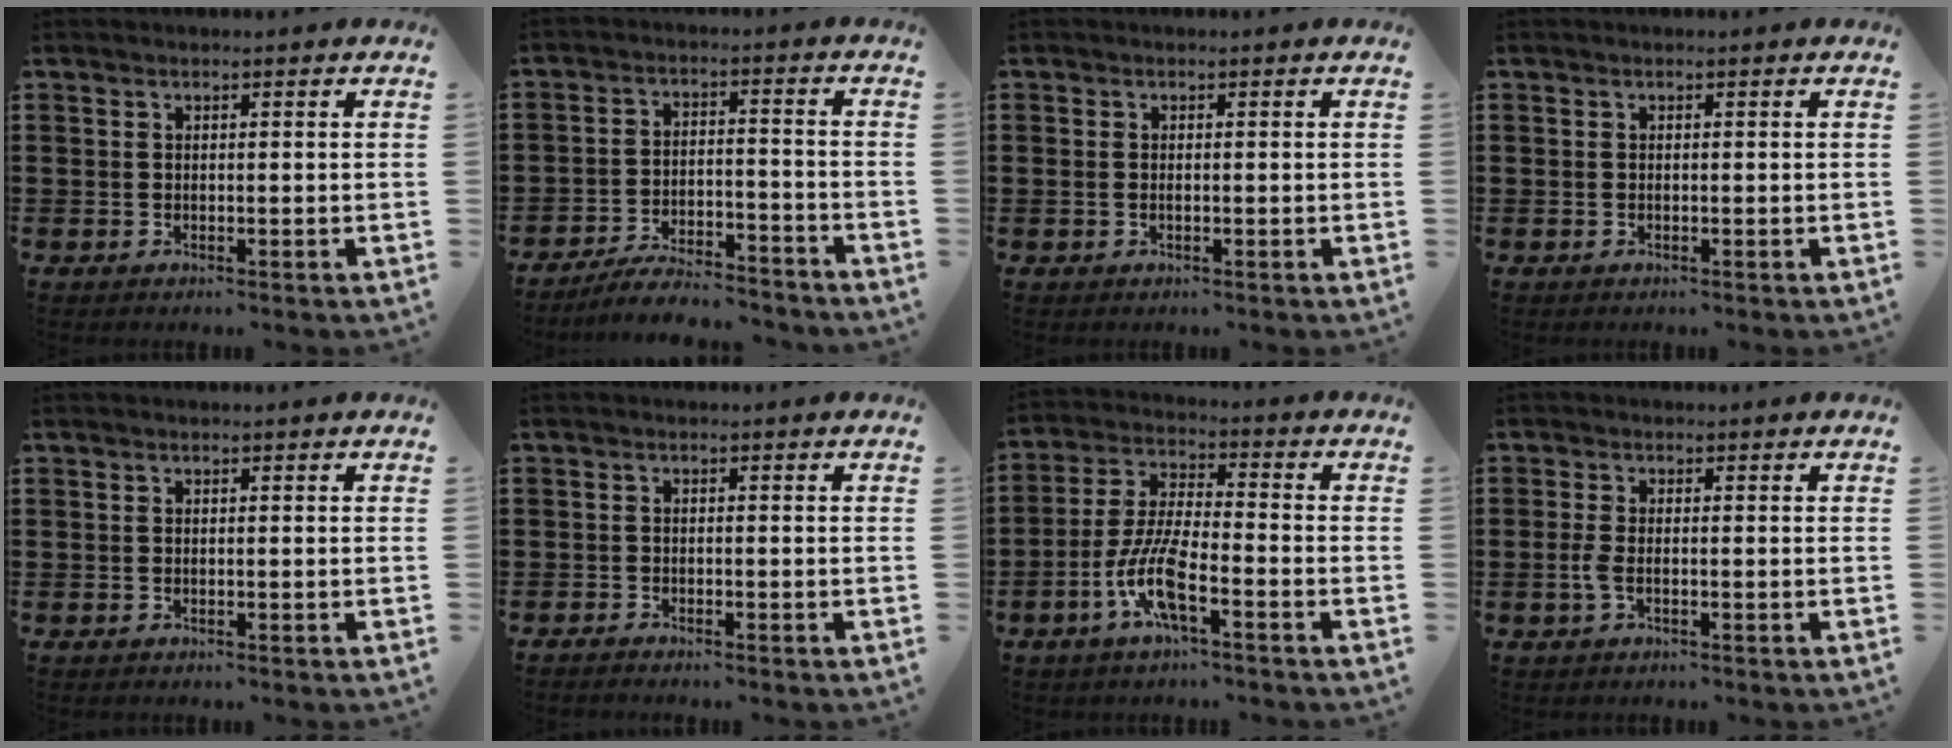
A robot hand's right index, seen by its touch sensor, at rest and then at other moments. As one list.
[{"total": 6.1, "force": [-5.8, 0.5, 1.9], "torque": [-0.034, 0.006, -0.110]}, {"total": 0.6, "force": [-0.2, 0.2, 0.5], "torque": [-0.013, -0.002, -0.003]}, {"total": 0.0}, {"total": 0.0}, {"total": 0.9, "force": [-0.9, 0.1, 0.0], "torque": [-0.002, 0.002, -0.019]}, {"total": 9.2, "force": [-4.4, 2.2, 7.8], "torque": [-0.187, -0.013, -0.089]}, {"total": 2.3, "force": [-0.8, 0.7, 2.1], "torque": [-0.060, -0.009, -0.020]}]